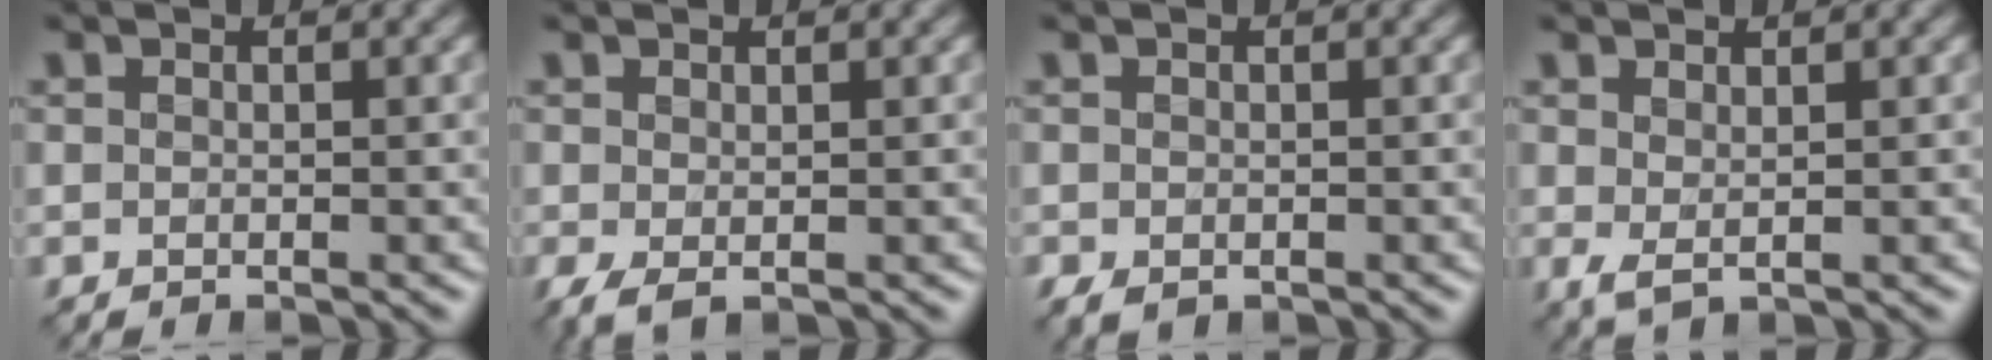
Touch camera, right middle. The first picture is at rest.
{"total": 1.6, "force": [-0.4, 0.8, 1.3], "torque": [-0.037, -0.004, -0.008]}
{"total": 1.2, "force": [-0.4, 0.9, 0.7], "torque": [-0.018, -0.003, -0.008]}
{"total": 1.4, "force": [0.5, 0.6, 1.1], "torque": [-0.031, -0.003, 0.012]}